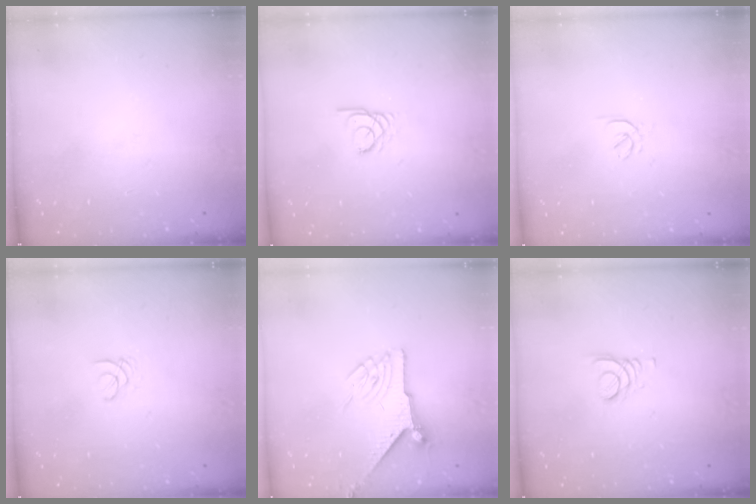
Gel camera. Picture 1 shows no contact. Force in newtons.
{"total": 2.4, "press": 2.4, "slide": 0.3}
{"total": 1.7, "press": 1.6, "slide": 0.5}
{"total": 1.0, "press": 1.0, "slide": 0.1}
{"total": 6.7, "press": 6.7, "slide": 0.1}
{"total": 2.4, "press": 2.4, "slide": 0.2}